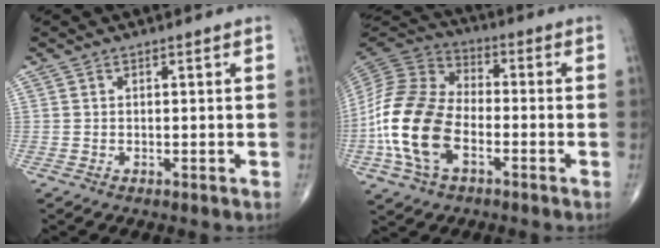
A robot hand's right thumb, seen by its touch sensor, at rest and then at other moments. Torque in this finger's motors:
{"motor_torque": [0.88, 1.07, 2.04, -0.61, 0.24]}